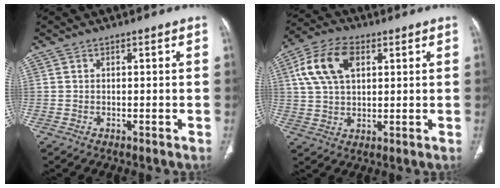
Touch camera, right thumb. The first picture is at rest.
{"total": 11.6, "force": [3.8, 6.9, 8.6], "torque": [-0.166, 0.010, 0.069]}